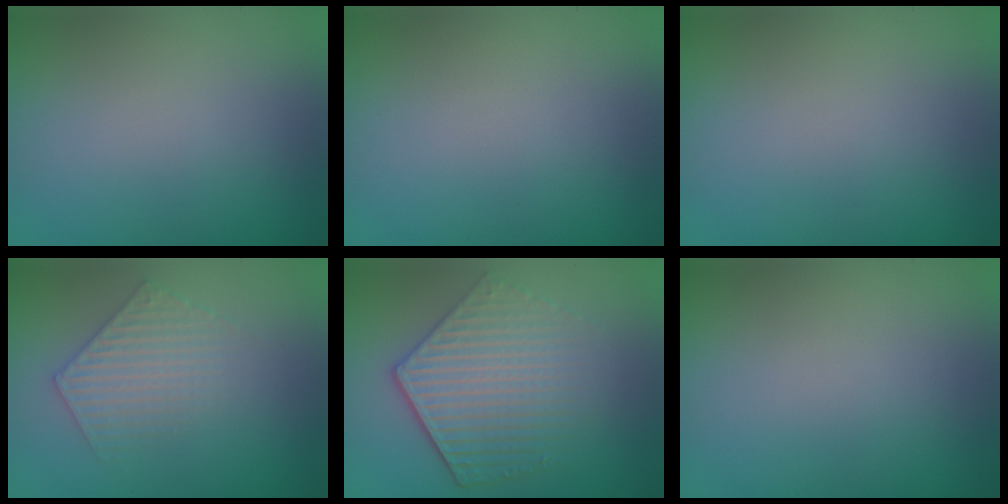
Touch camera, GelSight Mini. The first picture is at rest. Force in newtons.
{"total": 0.0}
{"total": 0.0}
{"total": 2.9, "press": 2.9, "slide": 0.5}
{"total": 5.5, "press": 4.2, "slide": 3.6}
{"total": 0.0}